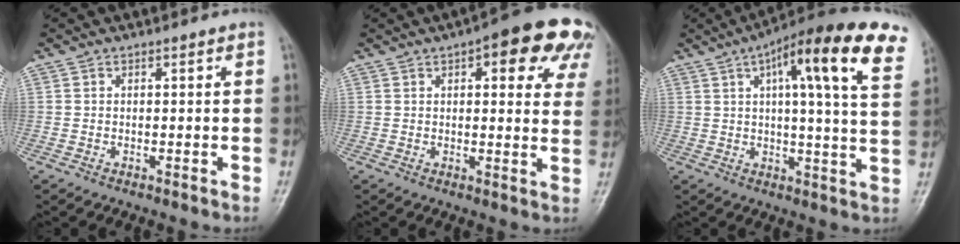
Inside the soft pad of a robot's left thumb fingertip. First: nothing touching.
{"total": 15.6, "force": [7.2, 6.0, 12.4], "torque": [-0.114, -0.010, 0.074]}
{"total": 21.3, "force": [9.9, 4.5, 18.3], "torque": [-0.248, -0.003, 0.124]}